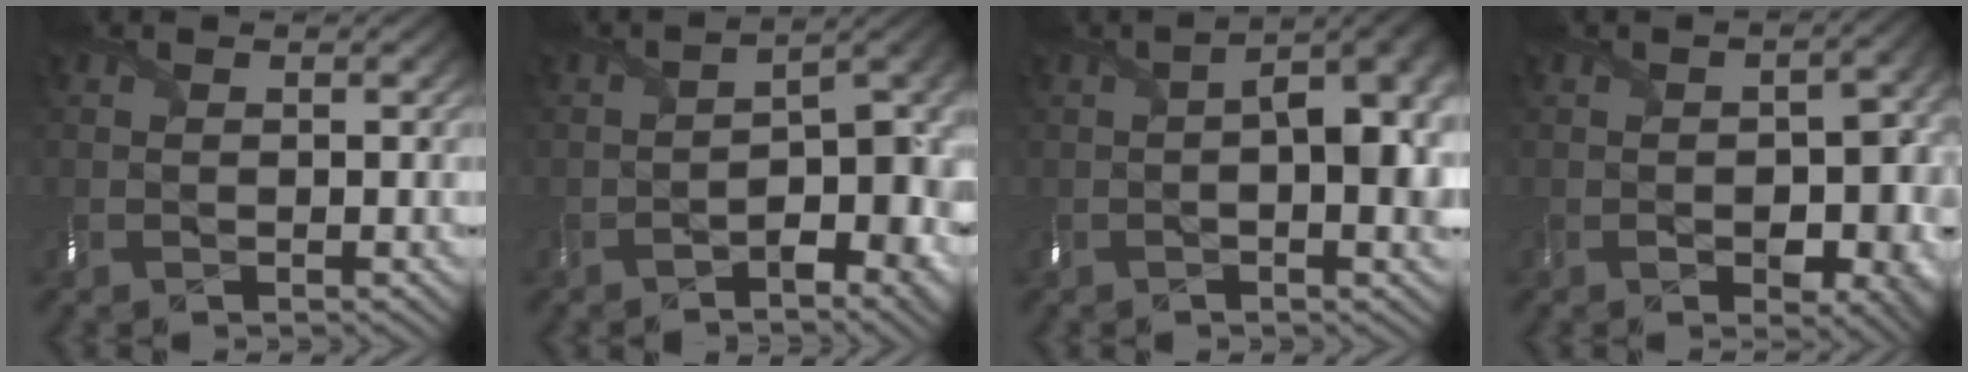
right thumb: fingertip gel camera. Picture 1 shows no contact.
{"total": 8.9, "force": [-4.2, 3.7, 7.0], "torque": [-0.100, -0.020, -0.063]}
{"total": 8.6, "force": [0.2, 3.7, 7.8], "torque": [-0.125, -0.003, 0.008]}
{"total": 9.1, "force": [-1.9, 5.7, 6.8], "torque": [-0.094, -0.033, -0.010]}